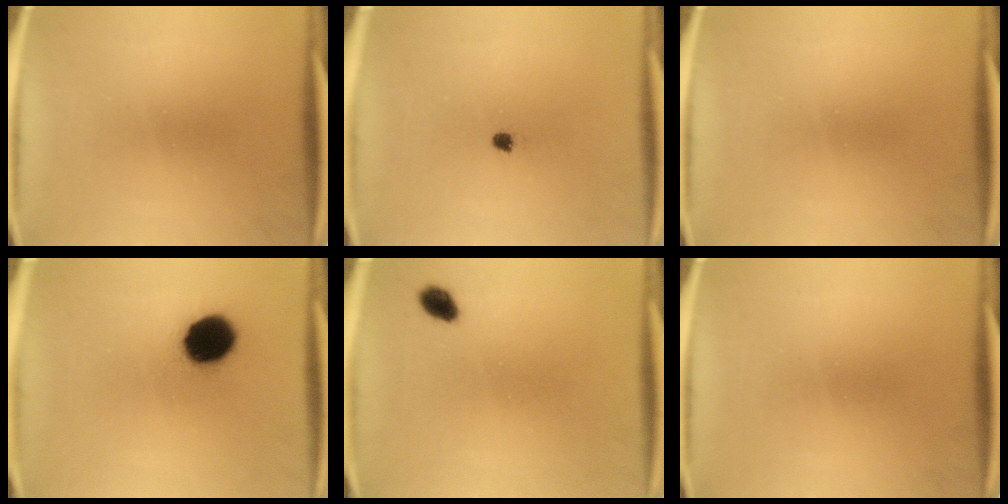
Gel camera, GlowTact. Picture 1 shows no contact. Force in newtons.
{"total": 1.3}
{"total": 0.0}
{"total": 13.1}
{"total": 2.9}
{"total": 0.0}